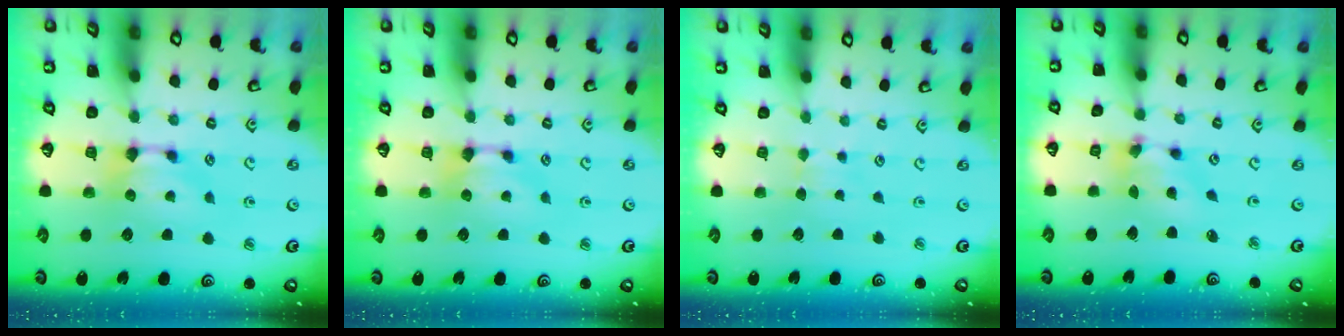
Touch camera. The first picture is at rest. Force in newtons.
{"total": 0.0}
{"total": 2.9, "press": 2.9, "slide": 0.4}
{"total": 5.0, "press": 4.6, "slide": 1.8}